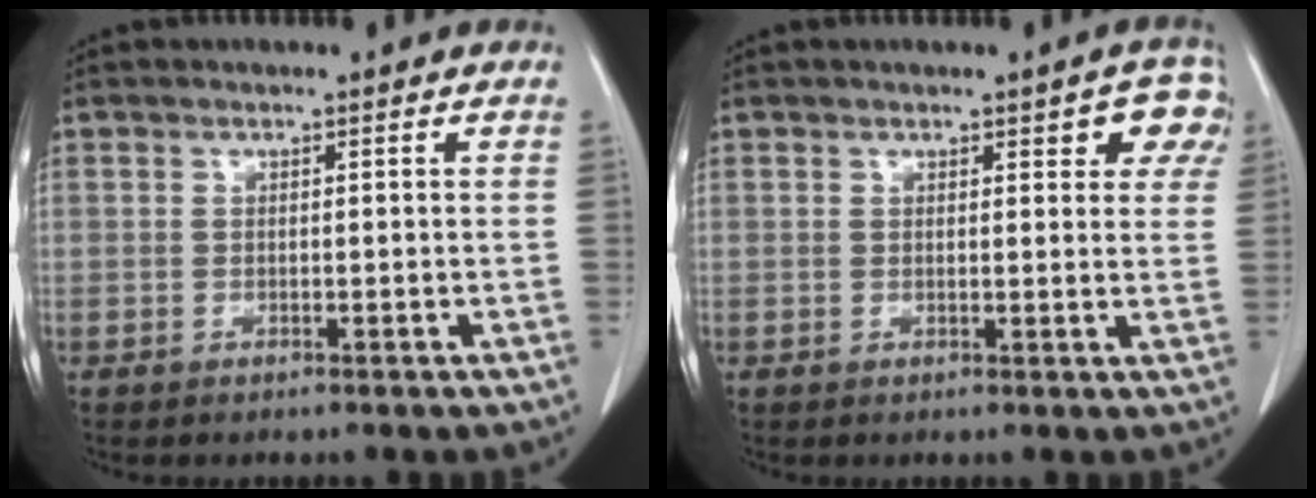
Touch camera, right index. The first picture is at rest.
{"total": 4.9, "force": [2.7, 1.8, 3.8], "torque": [-0.029, 0.005, 0.021]}